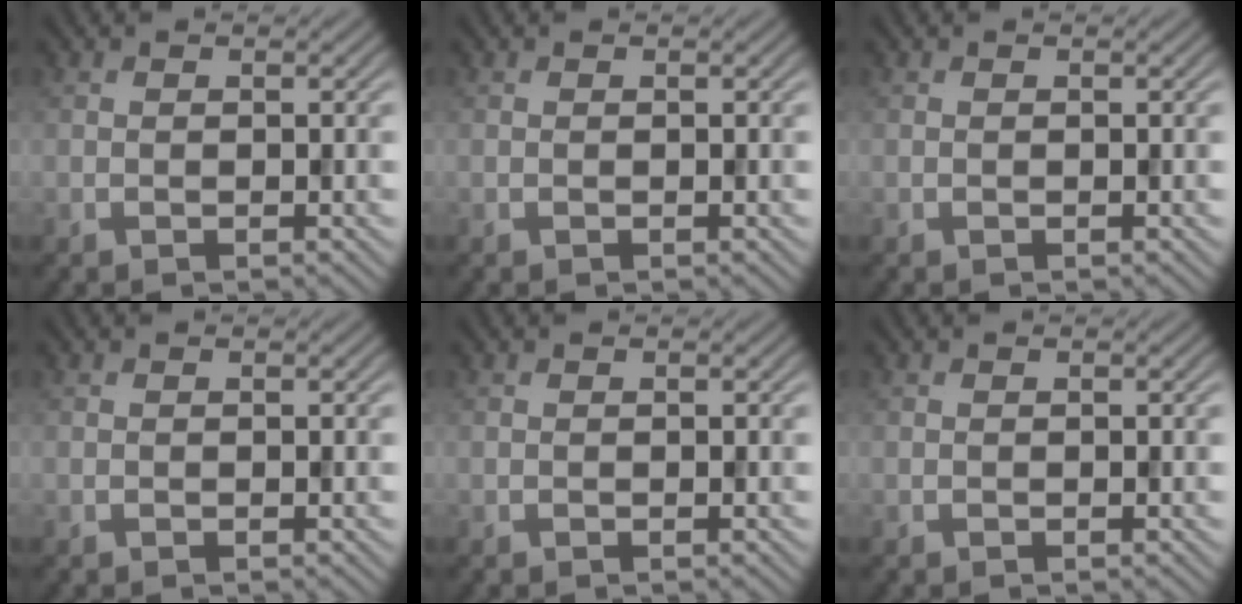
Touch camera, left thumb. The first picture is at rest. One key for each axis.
{"total": 0.0}
{"total": 0.0}
{"total": 0.0}
{"total": 0.0}
{"total": 0.0}